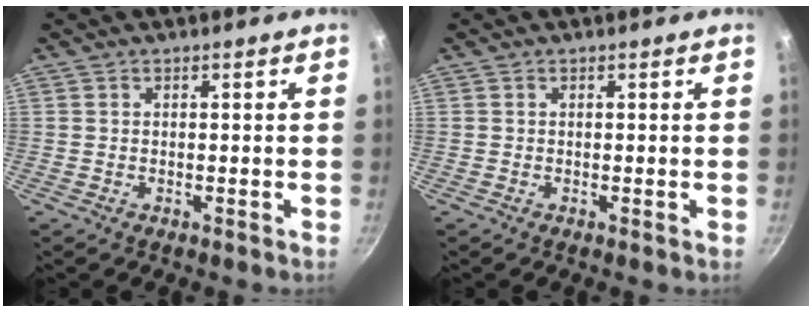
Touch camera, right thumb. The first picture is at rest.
{"total": 0.0}